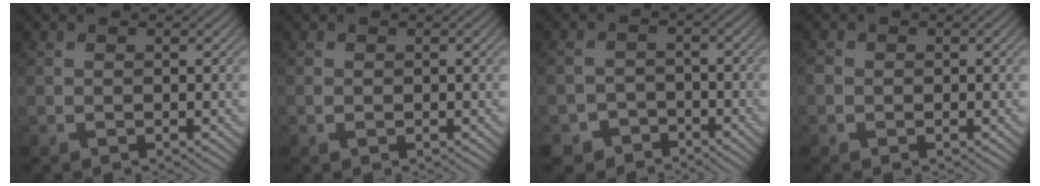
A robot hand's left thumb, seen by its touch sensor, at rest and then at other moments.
{"total": 0.5, "force": [-0.2, 0.4, 0.3], "torque": [-0.008, -0.004, -0.004]}
{"total": 3.6, "force": [-2.8, 2.2, 0.3], "torque": [0.001, 0.001, -0.055]}
{"total": 1.0, "force": [-0.4, 0.8, 0.3], "torque": [-0.006, -0.003, -0.012]}